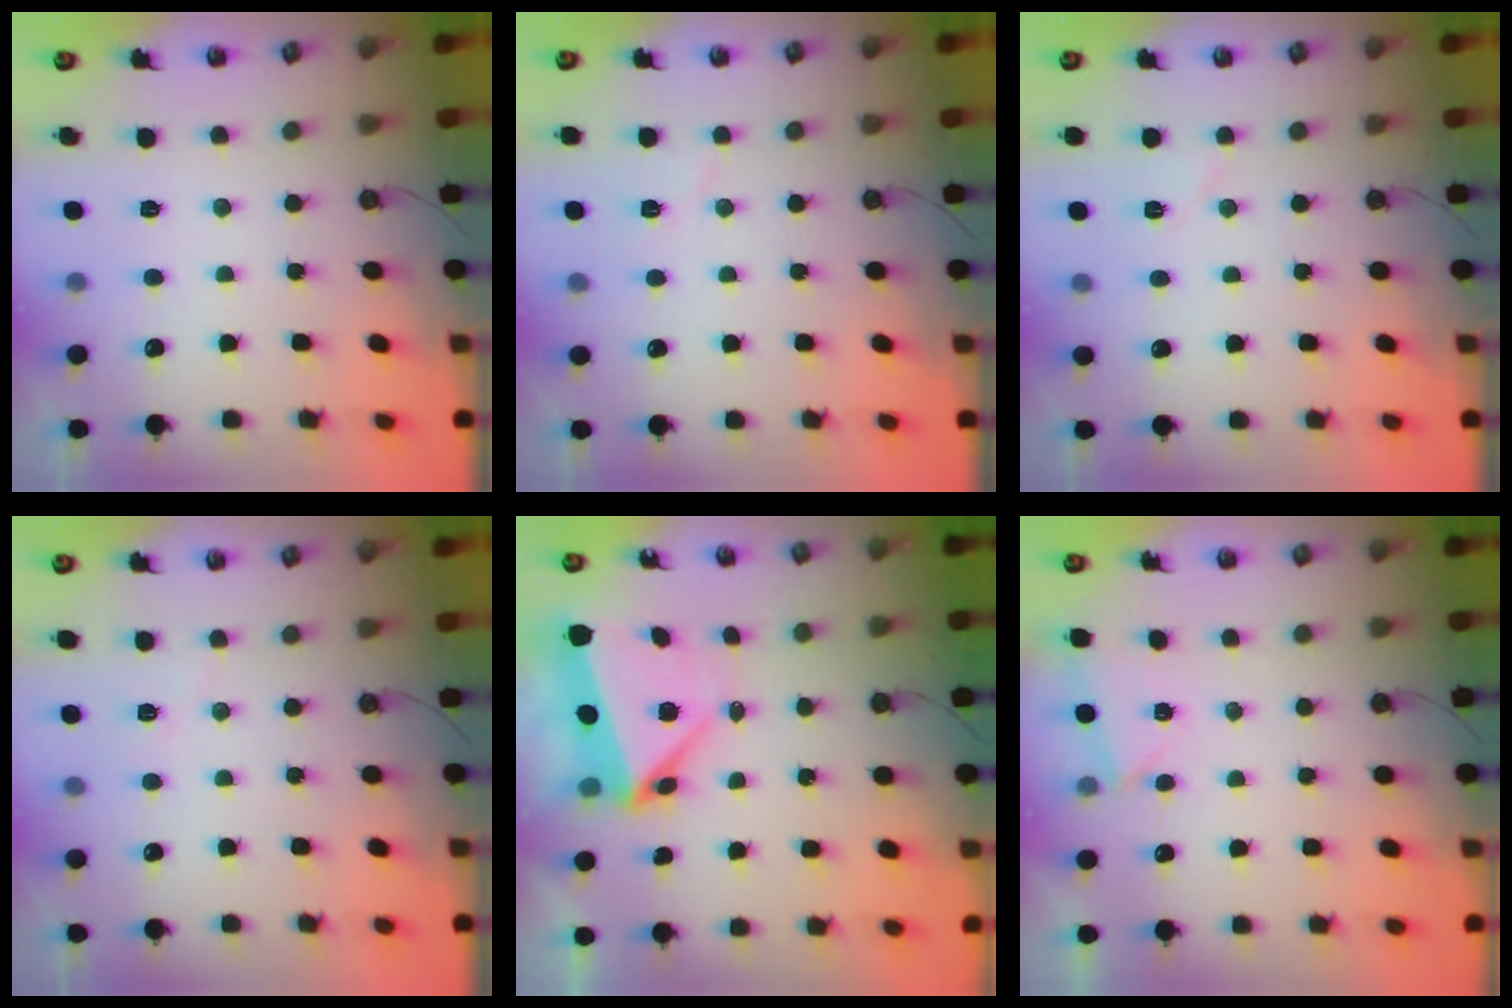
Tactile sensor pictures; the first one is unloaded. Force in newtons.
{"total": 5.3, "press": 5.1, "slide": 1.4}
{"total": 5.3, "press": 4.6, "slide": 2.5}
{"total": 5.2, "press": 4.7, "slide": 2.1}
{"total": 6.2, "press": 5.9, "slide": 1.8}
{"total": 2.8, "press": 1.9, "slide": 2.1}